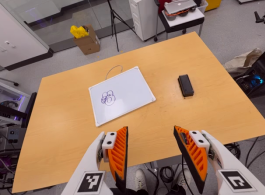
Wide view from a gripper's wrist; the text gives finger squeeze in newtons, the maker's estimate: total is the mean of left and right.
{"total": 0.0}